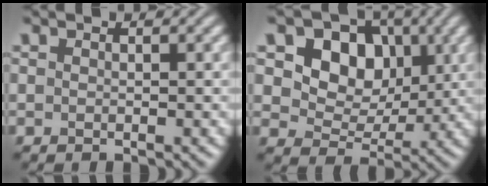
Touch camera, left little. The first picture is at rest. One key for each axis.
{"total": 7.7, "fx": 2.4, "fy": 5.8, "fz": 4.4, "tx": -0.083, "ty": 0.001, "tz": 0.037}